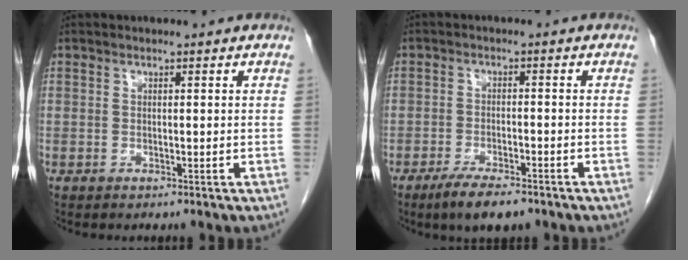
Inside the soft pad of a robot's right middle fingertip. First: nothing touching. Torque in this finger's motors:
{"motor_torque": [1.01, -0.80, 0.32, 0.04]}